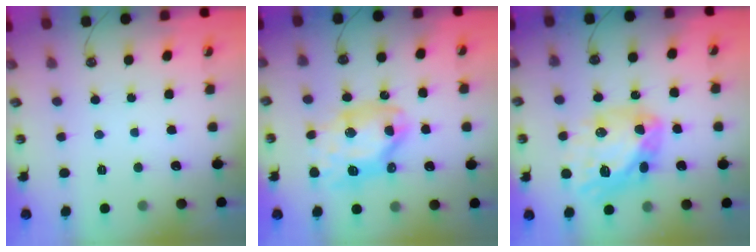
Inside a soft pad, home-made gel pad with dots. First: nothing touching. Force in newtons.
{"total": 14.9, "press": 14.8, "slide": 1.7}
{"total": 18.1, "press": 18.0, "slide": 2.2}